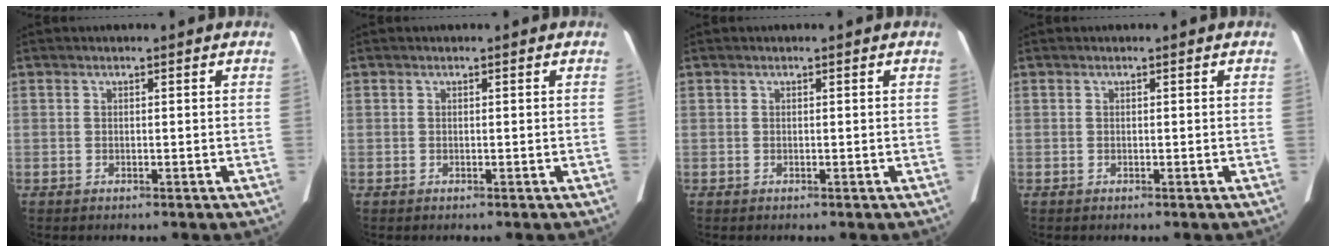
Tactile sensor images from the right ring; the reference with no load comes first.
{"total": 0.0}
{"total": 0.0}
{"total": 0.0}